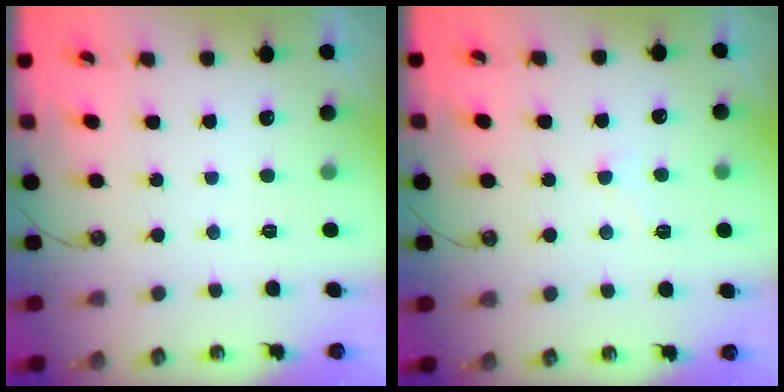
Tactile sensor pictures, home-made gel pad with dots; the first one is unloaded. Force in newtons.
{"total": 3.5, "press": 3.5, "slide": 0.5}